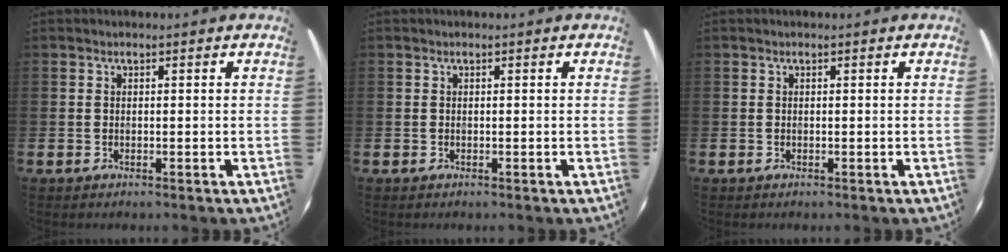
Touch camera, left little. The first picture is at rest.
{"total": 0.0}
{"total": 0.0}